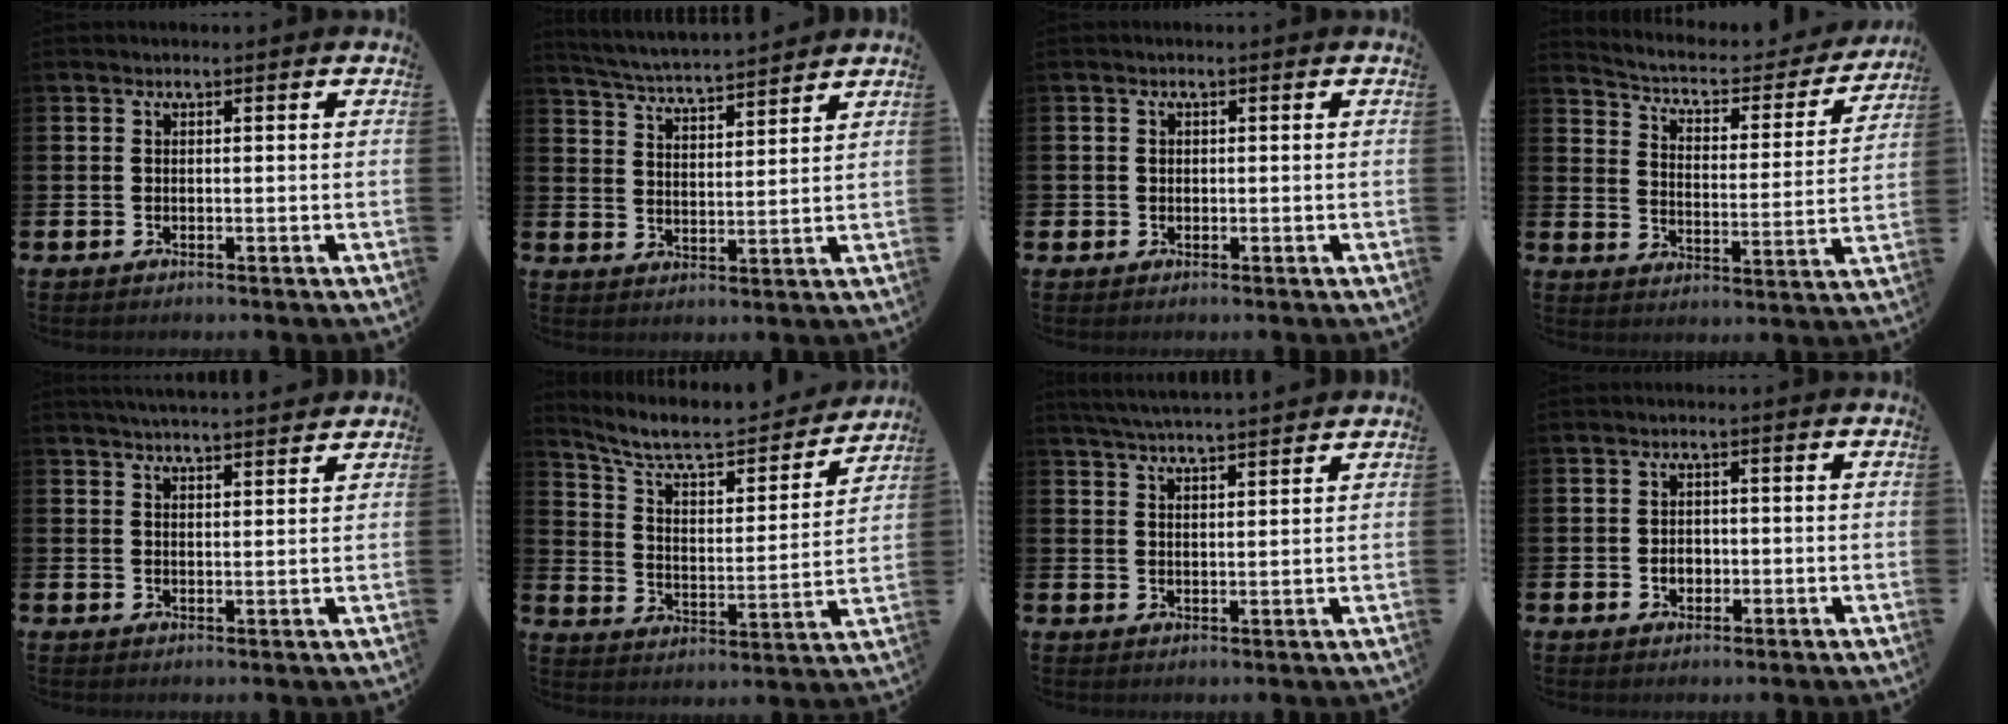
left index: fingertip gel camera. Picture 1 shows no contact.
{"total": 5.0, "force": [5.0, 0.0, 0.6], "torque": [-0.036, -0.035, 0.087]}
{"total": 0.8, "force": [0.2, 0.8, 0.1], "torque": [0.010, 0.000, -0.001]}
{"total": 5.3, "force": [4.7, 1.8, 1.6], "torque": [-0.054, -0.037, 0.070]}
{"total": 3.7, "force": [3.7, -0.3, 0.2], "torque": [-0.013, -0.017, 0.067]}
{"total": 8.7, "force": [7.5, 2.6, 3.6], "torque": [-0.100, -0.049, 0.127]}
{"total": 4.5, "force": [4.4, -0.2, 0.8], "torque": [-0.028, -0.020, 0.080]}
{"total": 2.1, "force": [-0.3, 1.7, 1.2], "torque": [-0.003, -0.002, -0.014]}